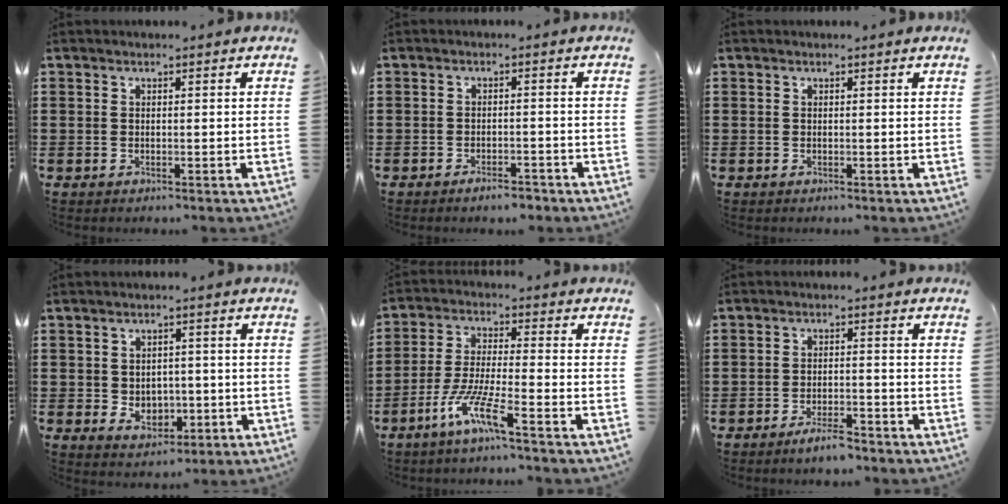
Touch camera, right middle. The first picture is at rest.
{"total": 2.5, "force": [-2.2, 0.5, 1.1], "torque": [-0.019, 0.003, -0.040]}
{"total": 0.0}
{"total": 3.6, "force": [-0.6, 2.8, 2.2], "torque": [-0.030, 0.000, -0.016]}
{"total": 7.8, "force": [-5.1, 0.8, 5.8], "torque": [-0.125, -0.007, -0.099]}
{"total": 3.3, "force": [-2.7, 0.6, 1.8], "torque": [-0.038, 0.004, -0.052]}